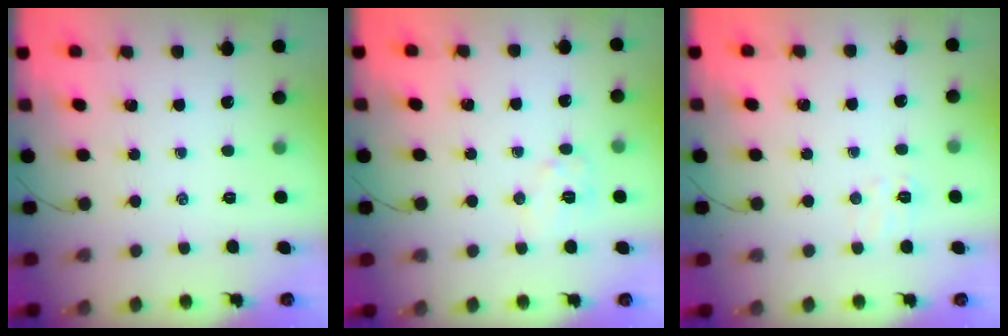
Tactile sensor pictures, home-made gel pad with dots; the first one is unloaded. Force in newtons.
{"total": 6.2, "press": 6.2, "slide": 0.5}
{"total": 5.4, "press": 5.2, "slide": 1.4}